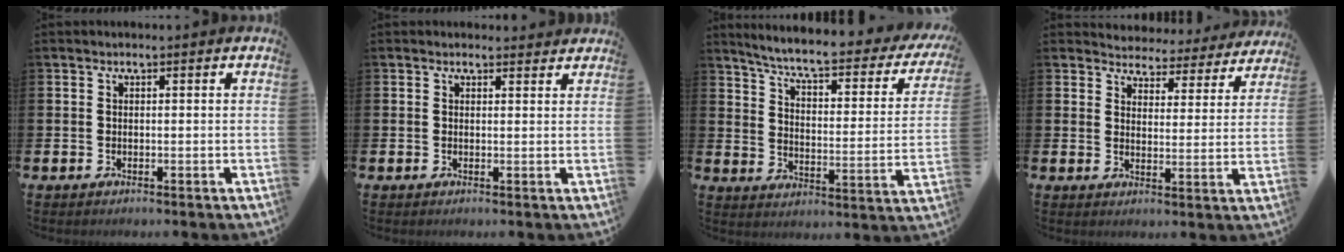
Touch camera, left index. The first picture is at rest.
{"total": 1.2, "force": [1.1, 0.5, 0.1], "torque": [0.009, -0.001, 0.018]}
{"total": 6.4, "force": [5.4, 1.0, 3.2], "torque": [-0.080, -0.047, 0.082]}
{"total": 4.2, "force": [4.0, 1.2, -0.1], "torque": [-0.008, -0.043, 0.064]}